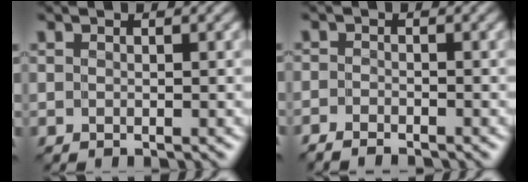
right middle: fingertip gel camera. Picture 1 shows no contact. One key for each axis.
{"total": 2.0, "fx": -2.0, "fy": 0.2, "fz": 0.2, "tx": -0.005, "ty": -0.003, "tz": -0.043}